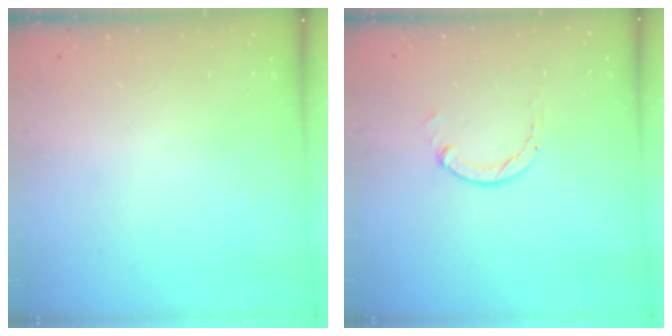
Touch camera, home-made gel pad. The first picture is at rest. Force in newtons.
{"total": 1.3, "press": 1.2, "slide": 0.2}